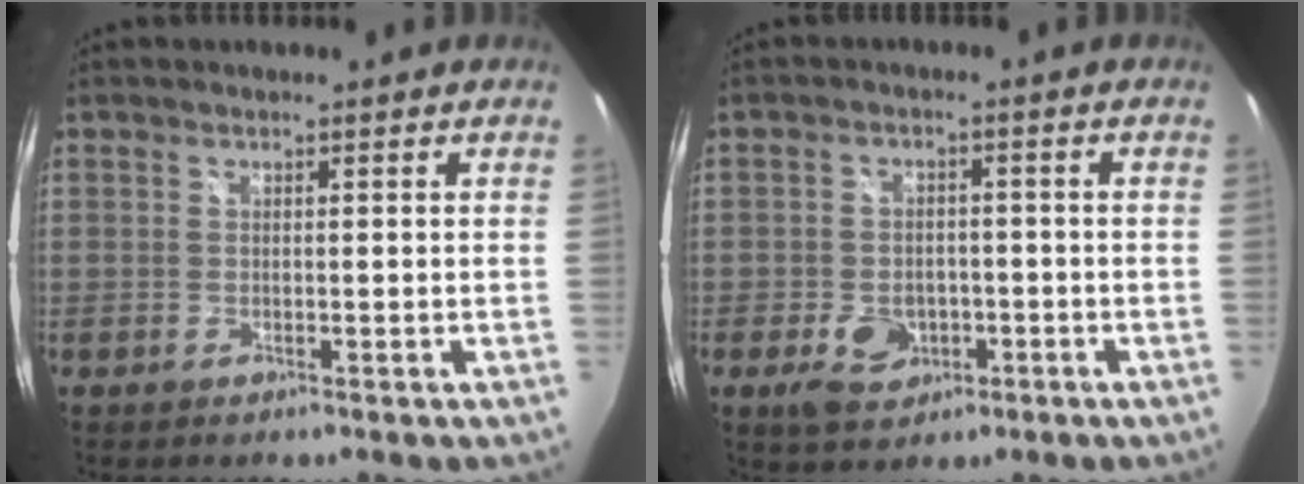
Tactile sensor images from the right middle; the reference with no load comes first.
{"total": 6.7, "force": [-3.0, 5.0, 3.5], "torque": [-0.083, 0.003, -0.040]}